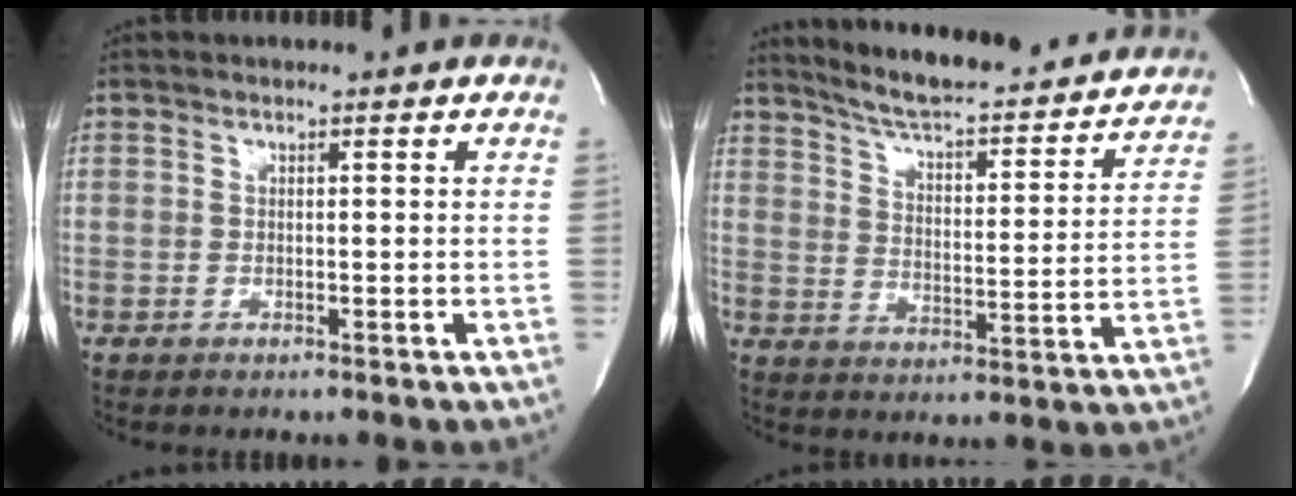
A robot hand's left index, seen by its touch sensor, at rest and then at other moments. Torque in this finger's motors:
{"motor_torque": [0.05, -0.38, 0.25, 0.08]}